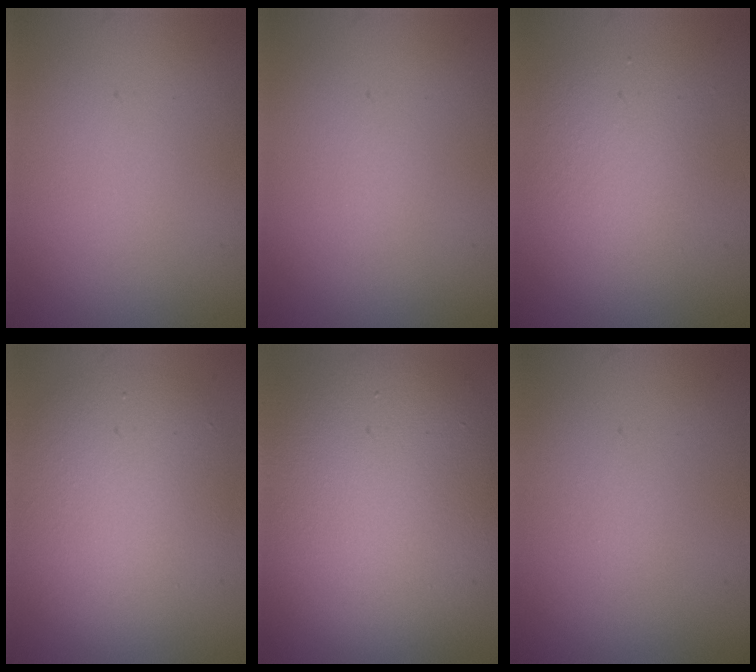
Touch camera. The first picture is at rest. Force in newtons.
{"total": 0.0}
{"total": 3.7, "press": 3.6, "slide": 0.3}
{"total": 6.7, "press": 6.7, "slide": 0.4}
{"total": 13.4, "press": 13.4, "slide": 0.4}
{"total": 0.0}